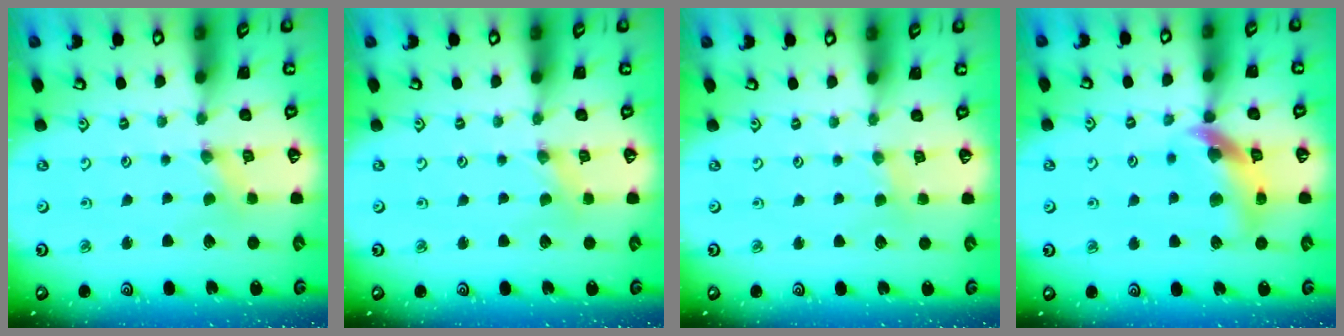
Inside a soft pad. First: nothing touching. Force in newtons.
{"total": 0.0}
{"total": 1.5, "press": 1.5, "slide": 0.3}
{"total": 12.4, "press": 12.2, "slide": 1.8}